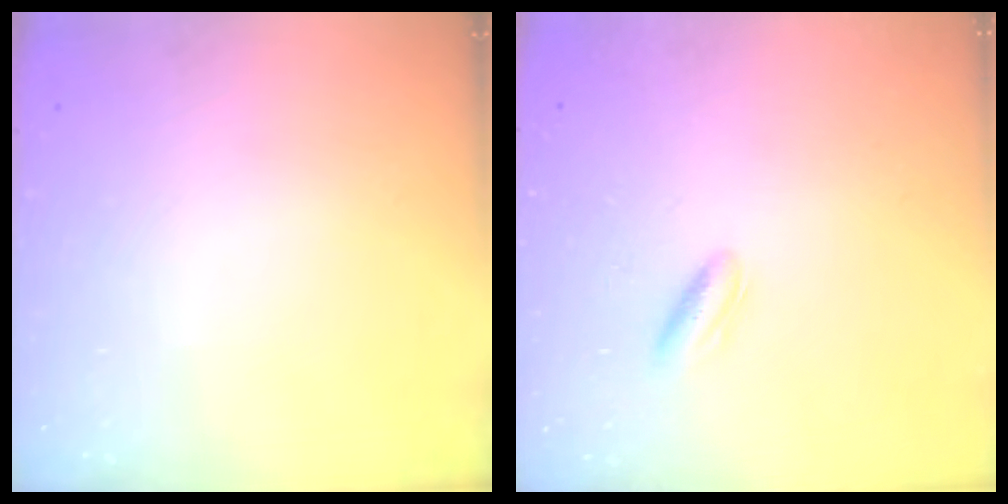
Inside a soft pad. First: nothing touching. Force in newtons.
{"total": 4.1, "press": 4.0, "slide": 1.0}